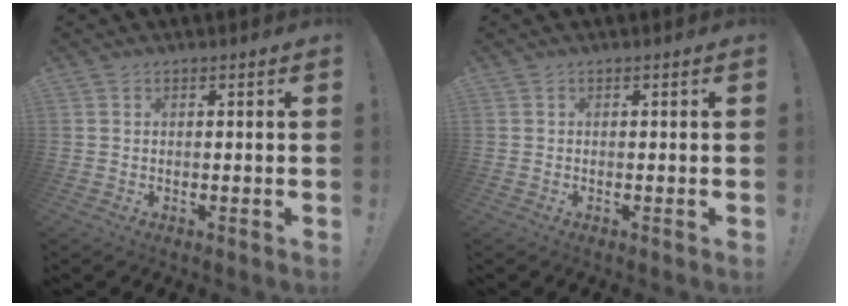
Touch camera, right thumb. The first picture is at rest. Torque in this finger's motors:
{"motor_torque": [-0.04, -0.16, 0.21, -0.12, 0.04]}